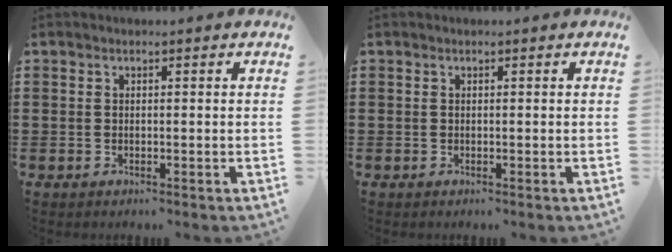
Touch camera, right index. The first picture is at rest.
{"total": 0.0}